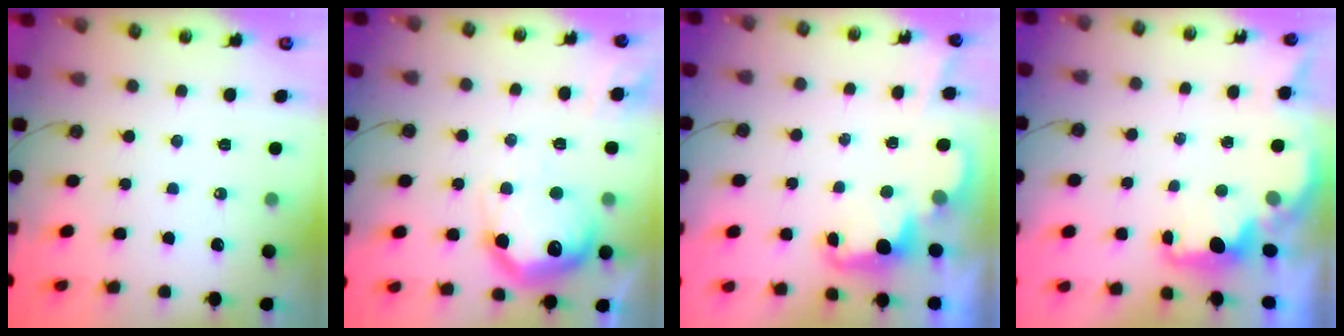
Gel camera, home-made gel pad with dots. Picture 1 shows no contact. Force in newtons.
{"total": 18.7, "press": 18.7, "slide": 1.3}
{"total": 2.4, "press": 2.4, "slide": 0.6}
{"total": 1.8, "press": 1.7, "slide": 0.6}